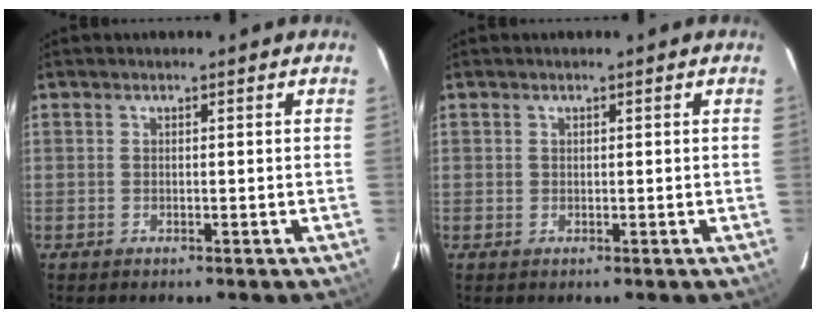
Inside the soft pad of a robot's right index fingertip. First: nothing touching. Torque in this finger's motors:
{"motor_torque": [-0.15, 0.11, -0.03, 0.01]}